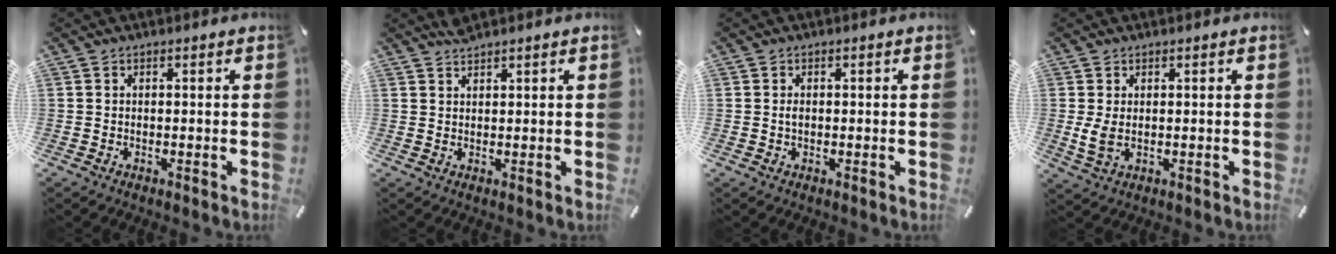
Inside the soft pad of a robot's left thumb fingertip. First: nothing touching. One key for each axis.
{"total": 1.7, "fx": 1.7, "fy": 0.3, "fz": 0.2, "tx": -0.007, "ty": -0.004, "tz": 0.034}
{"total": 1.1, "fx": 0.0, "fy": 0.7, "fz": 0.8, "tx": -0.018, "ty": 0.002, "tz": 0.000}
{"total": 4.0, "fx": 0.4, "fy": 2.4, "fz": 3.2, "tx": -0.073, "ty": -0.009, "tz": 0.004}